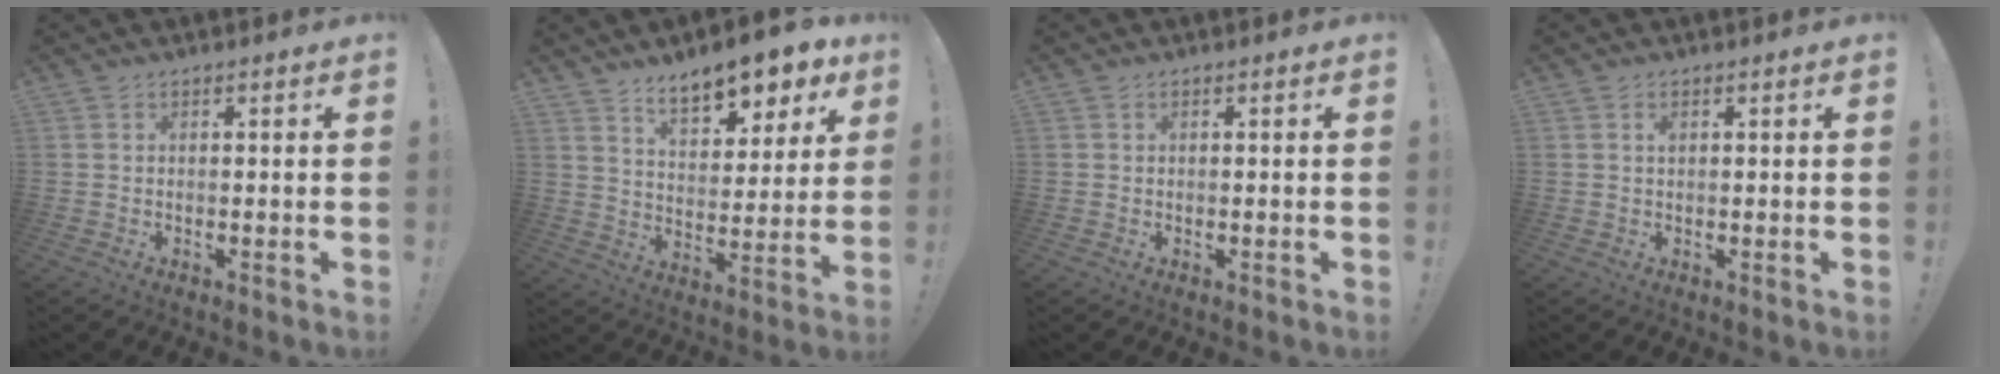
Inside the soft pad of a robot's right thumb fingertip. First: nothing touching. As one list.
[{"total": 12.9, "force": [9.6, 5.5, 6.5], "torque": [-0.090, -0.069, 0.168]}, {"total": 0.0}, {"total": 0.9, "force": [0.3, 0.5, 0.7], "torque": [-0.006, -0.002, 0.004]}]